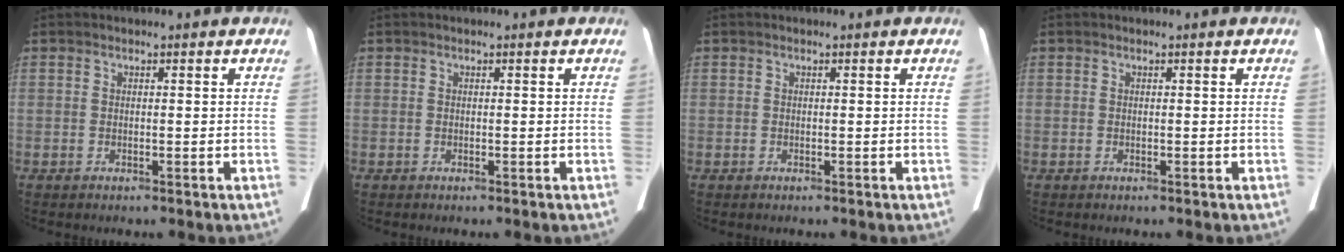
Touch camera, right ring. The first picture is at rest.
{"total": 0.0}
{"total": 0.0}
{"total": 0.0}